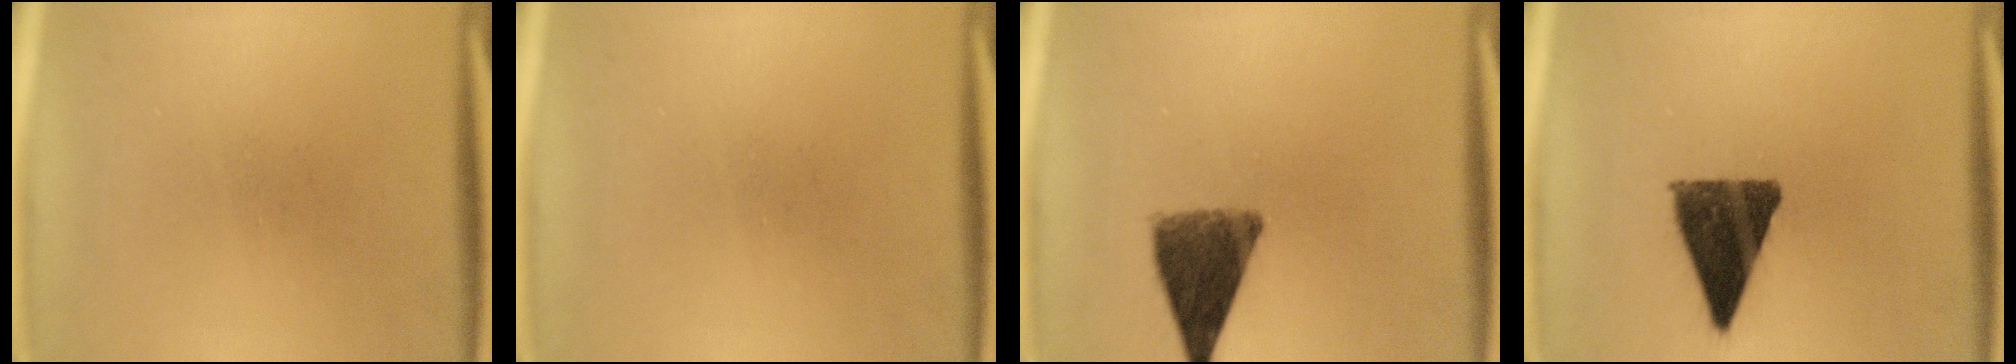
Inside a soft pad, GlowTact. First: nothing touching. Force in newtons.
{"total": 0.0}
{"total": 9.3}
{"total": 11.9}